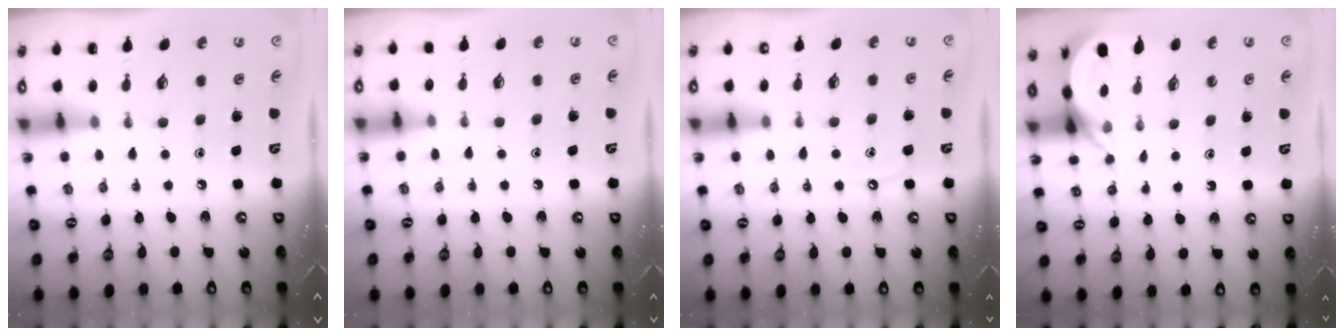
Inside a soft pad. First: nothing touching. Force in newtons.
{"total": 4.3, "press": 4.3, "slide": 0.5}
{"total": 5.9, "press": 5.8, "slide": 0.7}
{"total": 4.3, "press": 4.3, "slide": 0.2}